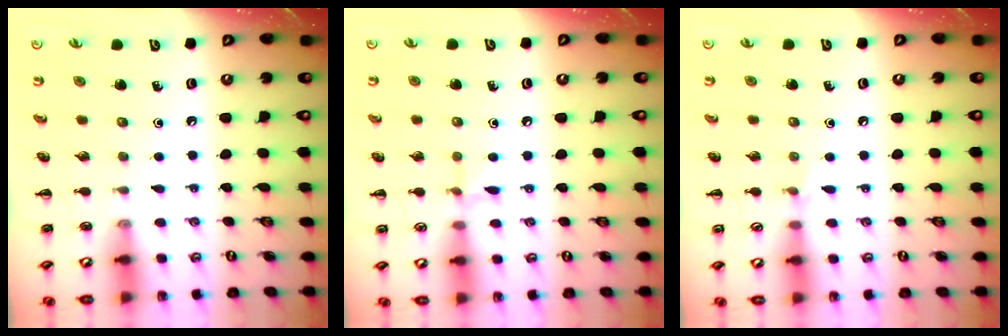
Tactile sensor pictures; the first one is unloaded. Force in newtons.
{"total": 5.4, "press": 5.1, "slide": 1.9}
{"total": 4.1, "press": 3.9, "slide": 1.4}